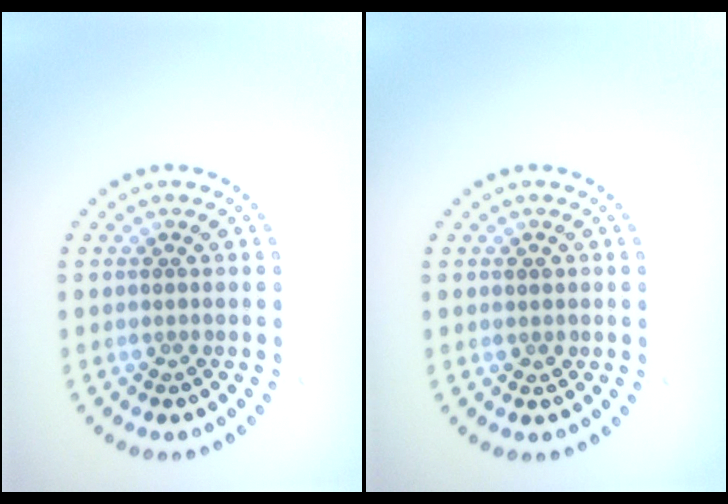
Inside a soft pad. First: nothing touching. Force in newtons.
{"total": 0.9, "press": 0.8, "slide": 0.2}